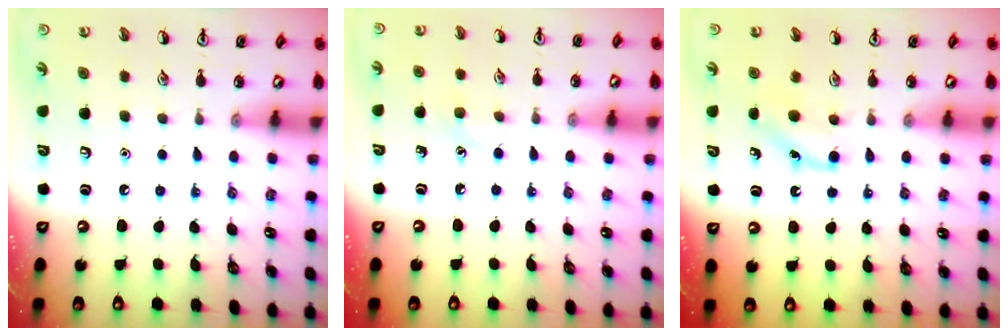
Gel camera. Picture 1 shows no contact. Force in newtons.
{"total": 5.9, "press": 5.7, "slide": 1.7}
{"total": 4.4, "press": 4.0, "slide": 1.7}